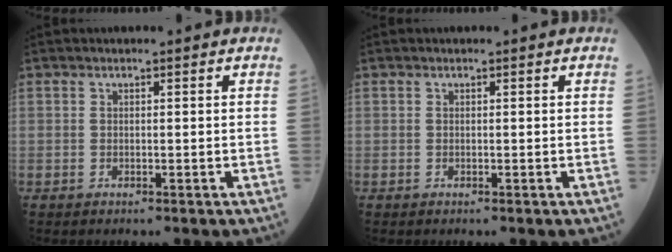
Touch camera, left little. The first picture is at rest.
{"total": 0.0}